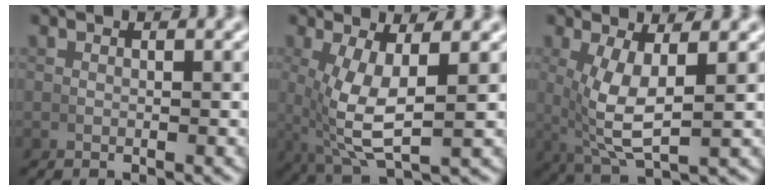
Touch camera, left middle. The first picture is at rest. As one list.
[{"total": 7.1, "force": [0.2, 2.7, 6.5], "torque": [-0.128, -0.017, 0.021]}, {"total": 6.5, "force": [0.5, 2.5, 5.9], "torque": [-0.115, -0.015, 0.025]}]